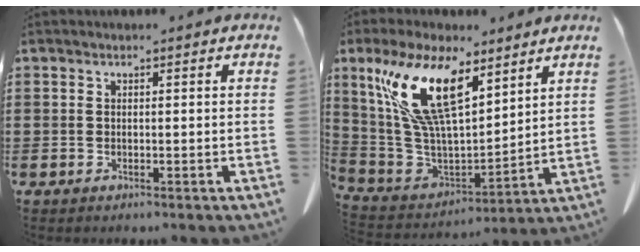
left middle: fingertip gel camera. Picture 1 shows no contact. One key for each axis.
{"total": 16.0, "fx": 9.1, "fy": 6.0, "fz": 11.8, "tx": -0.274, "ty": -0.026, "tz": 0.159}